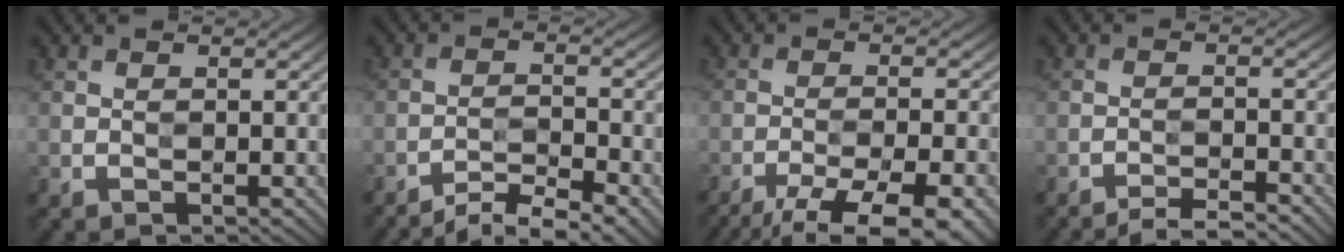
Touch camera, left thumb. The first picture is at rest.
{"total": 5.7, "force": [-4.6, 1.0, 3.1], "torque": [-0.061, 0.003, -0.081]}
{"total": 13.1, "force": [-10.3, 3.2, 7.4], "torque": [-0.123, -0.014, -0.136]}
{"total": 4.6, "force": [-4.0, 0.4, 2.2], "torque": [-0.034, 0.009, -0.073]}